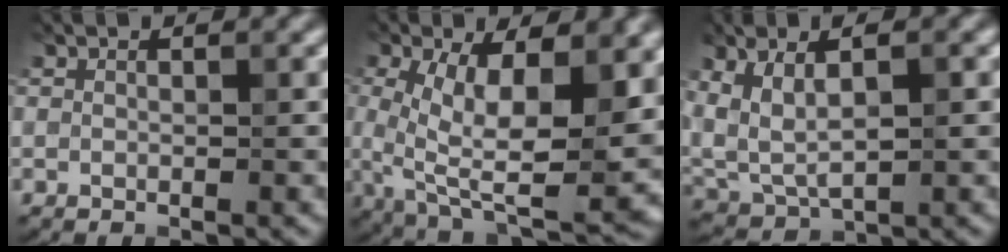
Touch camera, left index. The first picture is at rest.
{"total": 12.0, "force": [0.9, 5.3, 10.8], "torque": [-0.183, -0.021, 0.014]}
{"total": 5.2, "force": [1.5, 2.2, 4.5], "torque": [-0.102, -0.005, 0.032]}